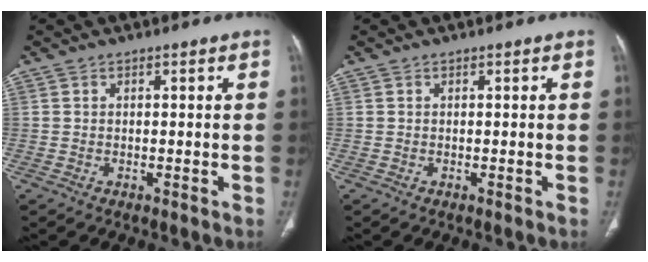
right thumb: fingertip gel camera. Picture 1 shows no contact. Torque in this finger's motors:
{"motor_torque": [0.02, 0.02, 0.00, 0.00, 0.00]}